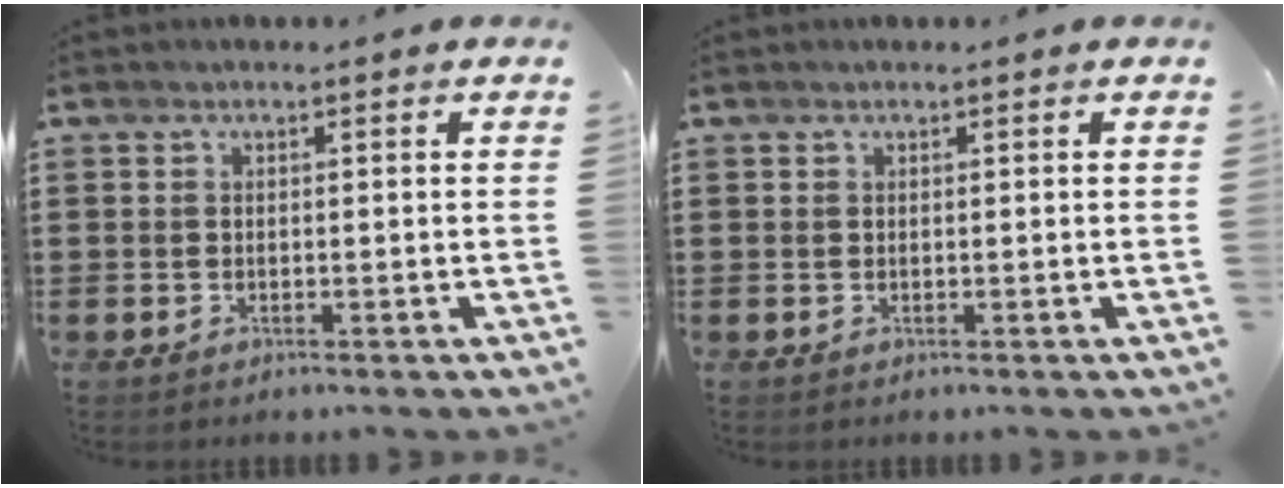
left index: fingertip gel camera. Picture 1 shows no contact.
{"total": 0.0}